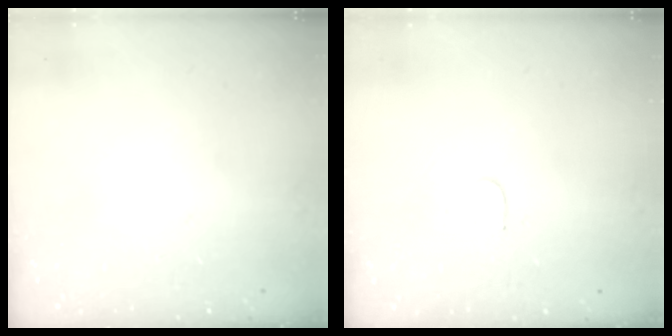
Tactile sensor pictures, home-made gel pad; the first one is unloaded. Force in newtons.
{"total": 3.7, "press": 3.7, "slide": 0.3}